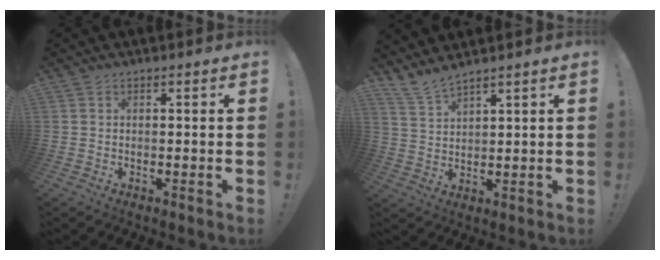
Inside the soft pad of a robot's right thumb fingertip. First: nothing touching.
{"total": 5.7, "force": [5.2, 0.7, 2.1], "torque": [-0.058, -0.026, 0.101]}